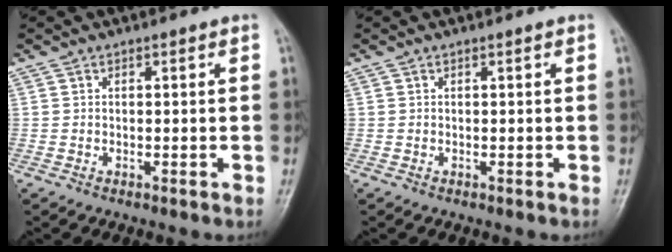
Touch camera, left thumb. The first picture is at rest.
{"total": 0.0}